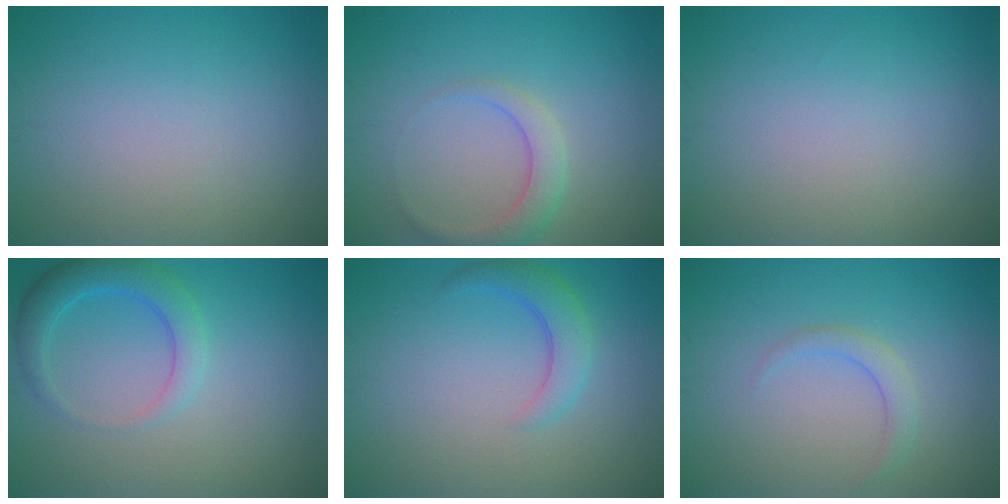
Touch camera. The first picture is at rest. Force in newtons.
{"total": 2.5, "press": 2.5, "slide": 0.1}
{"total": 0.0}
{"total": 3.4, "press": 3.4, "slide": 0.2}
{"total": 2.9, "press": 2.9, "slide": 0.2}
{"total": 1.6, "press": 1.6, "slide": 0.1}